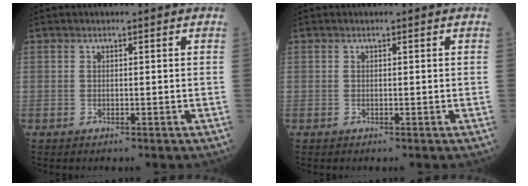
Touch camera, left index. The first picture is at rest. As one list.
[{"total": 0.0}]